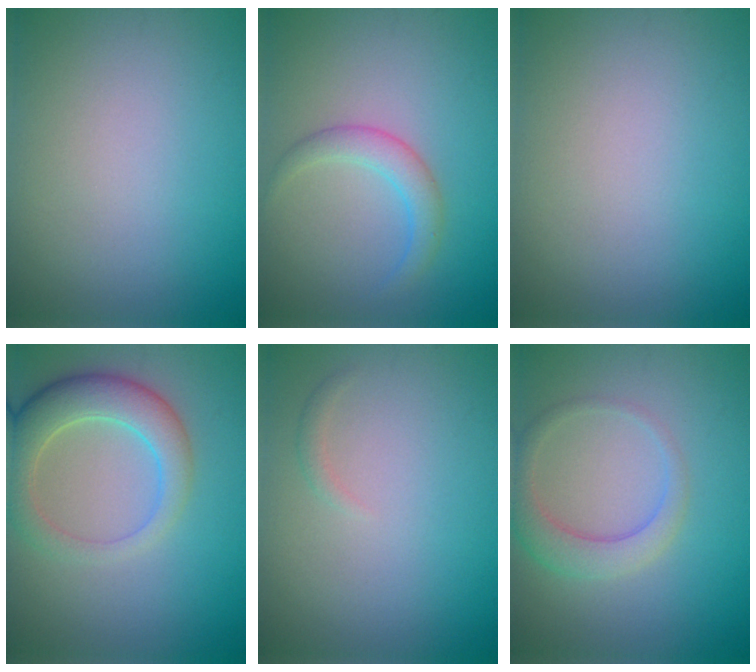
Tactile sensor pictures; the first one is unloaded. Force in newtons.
{"total": 2.4, "press": 2.4, "slide": 0.1}
{"total": 0.0}
{"total": 5.2, "press": 5.1, "slide": 0.4}
{"total": 0.7, "press": 0.7, "slide": 0.0}
{"total": 2.9, "press": 2.9, "slide": 0.2}